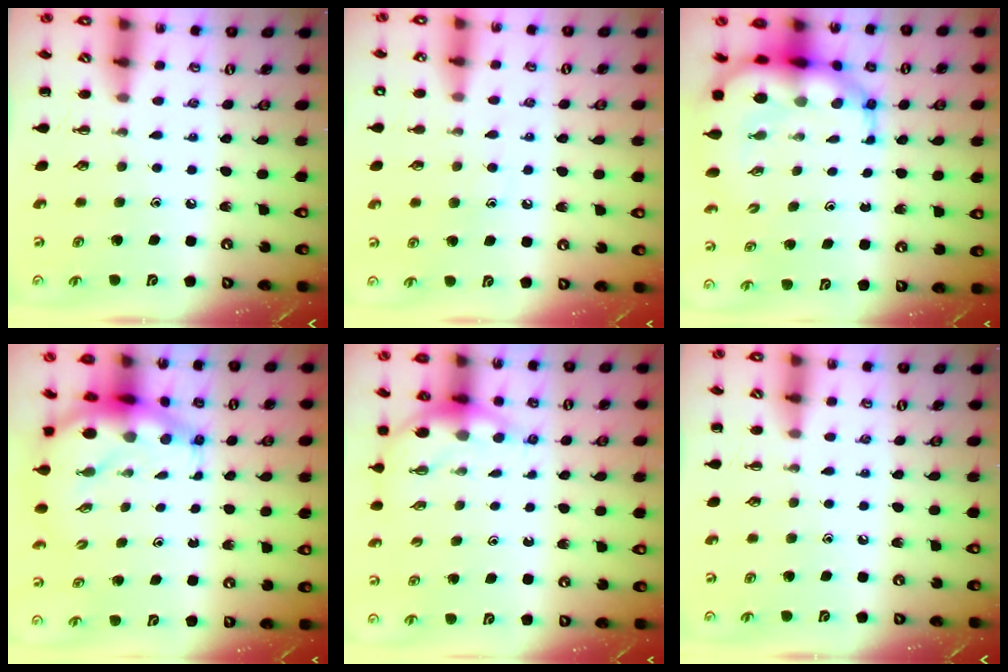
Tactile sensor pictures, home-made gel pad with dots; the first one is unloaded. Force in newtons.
{"total": 6.9, "press": 6.8, "slide": 1.2}
{"total": 12.0, "press": 11.5, "slide": 3.2}
{"total": 8.4, "press": 8.0, "slide": 2.7}
{"total": 4.6, "press": 4.6, "slide": 0.2}
{"total": 0.0}